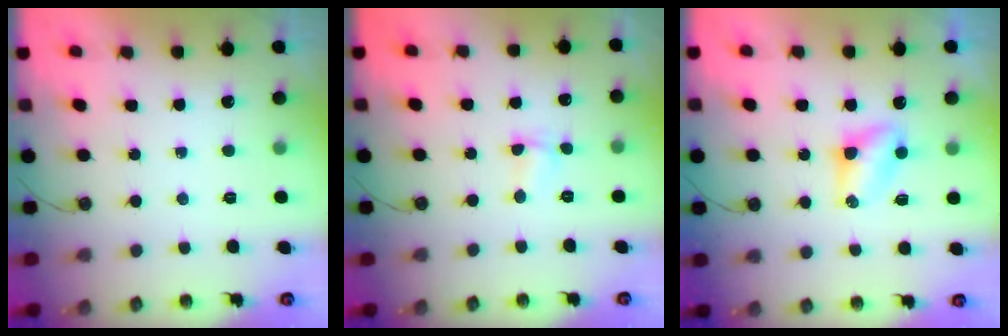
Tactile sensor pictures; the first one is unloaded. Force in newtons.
{"total": 2.4, "press": 2.4, "slide": 0.6}
{"total": 5.3, "press": 5.3, "slide": 0.4}